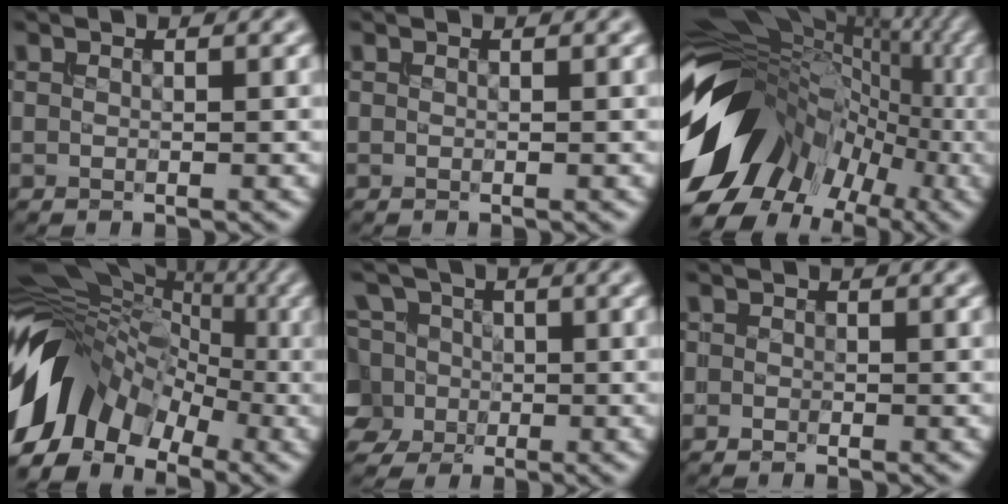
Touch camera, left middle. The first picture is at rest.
{"total": 0.0}
{"total": 15.6, "force": [-3.1, 11.9, 9.6], "torque": [-0.179, 0.023, -0.054]}
{"total": 12.5, "force": [-3.2, 9.1, 7.9], "torque": [-0.141, 0.007, -0.065]}
{"total": 8.3, "force": [0.6, 7.3, 3.9], "torque": [-0.092, 0.040, -0.032]}
{"total": 0.8, "force": [-0.6, 0.4, -0.3], "torque": [0.004, -0.003, -0.008]}